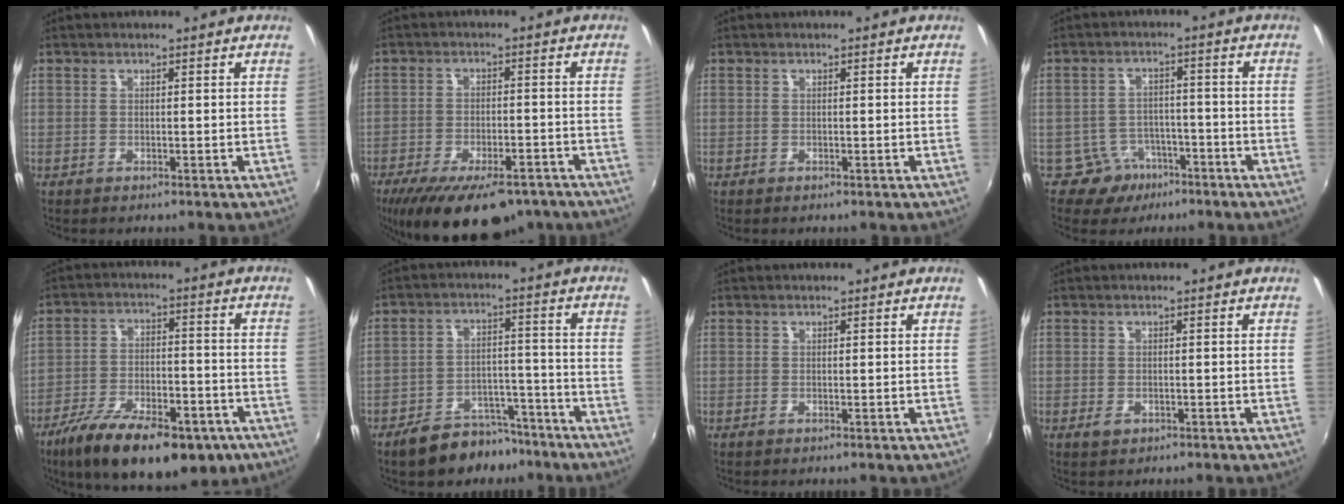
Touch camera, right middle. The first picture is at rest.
{"total": 18.7, "force": [-13.3, 7.7, 10.8], "torque": [-0.208, -0.035, -0.189]}
{"total": 0.0}
{"total": 6.1, "force": [-4.1, 4.5, 0.6], "torque": [-0.018, 0.022, -0.057]}
{"total": 21.8, "force": [-14.0, 9.0, 14.2], "torque": [-0.255, -0.037, -0.207]}
{"total": 10.4, "force": [-8.5, 5.2, 3.1], "torque": [-0.066, 0.023, -0.111]}
{"total": 0.0}
{"total": 1.4, "force": [-0.7, 1.1, 0.7], "torque": [-0.011, -0.002, -0.010]}